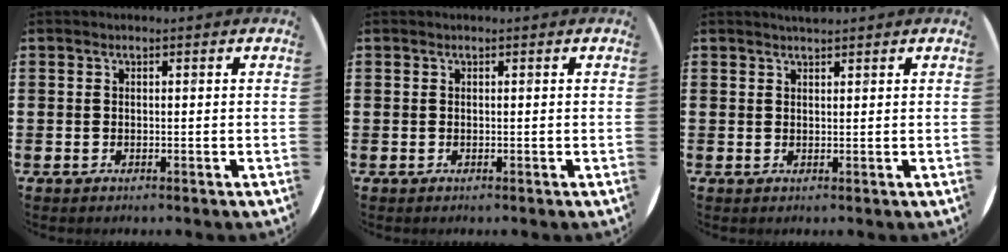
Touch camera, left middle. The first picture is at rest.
{"total": 0.0}
{"total": 1.2, "force": [1.1, -0.1, 0.2], "torque": [-0.003, -0.001, 0.022]}